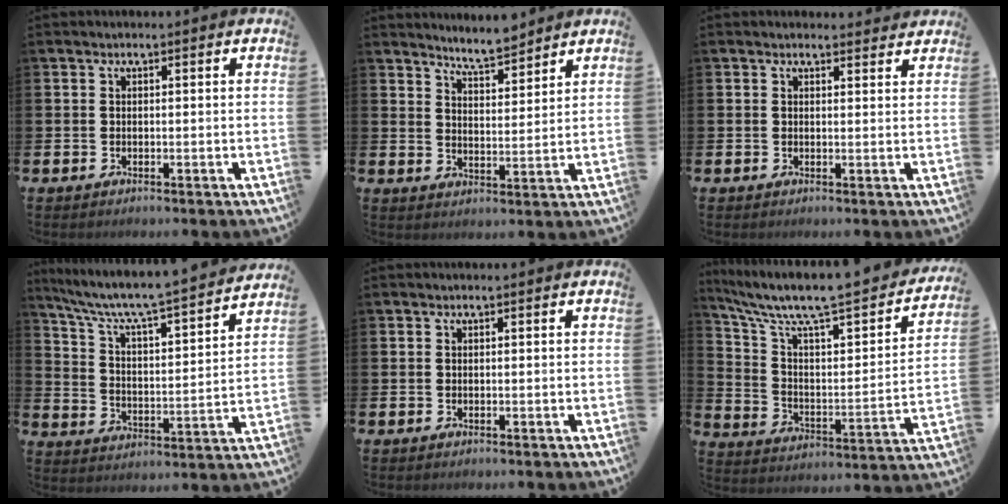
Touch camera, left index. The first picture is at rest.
{"total": 5.6, "force": [5.5, 0.4, 0.7], "torque": [-0.025, -0.030, 0.099]}
{"total": 1.6, "force": [1.5, 0.4, 0.0], "torque": [0.008, -0.004, 0.025]}
{"total": 7.2, "force": [6.5, 0.5, 3.1], "torque": [-0.091, -0.054, 0.105]}
{"total": 0.0}
{"total": 8.6, "force": [7.2, 1.8, 4.4], "torque": [-0.107, -0.066, 0.111]}